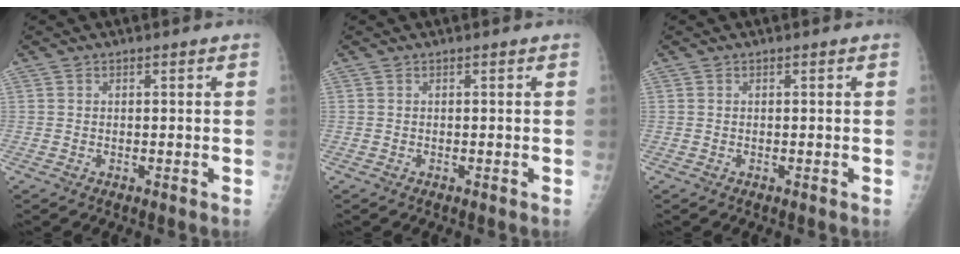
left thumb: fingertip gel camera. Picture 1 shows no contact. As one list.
[{"total": 0.0}, {"total": 0.0}]